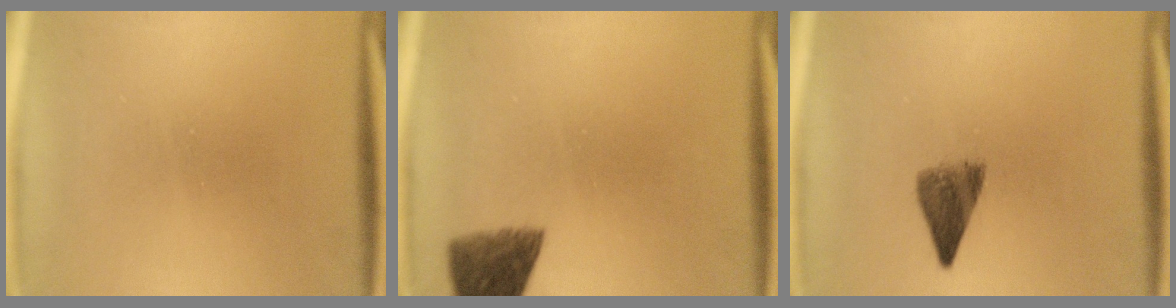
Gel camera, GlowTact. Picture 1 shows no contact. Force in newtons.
{"total": 6.5}
{"total": 4.7}